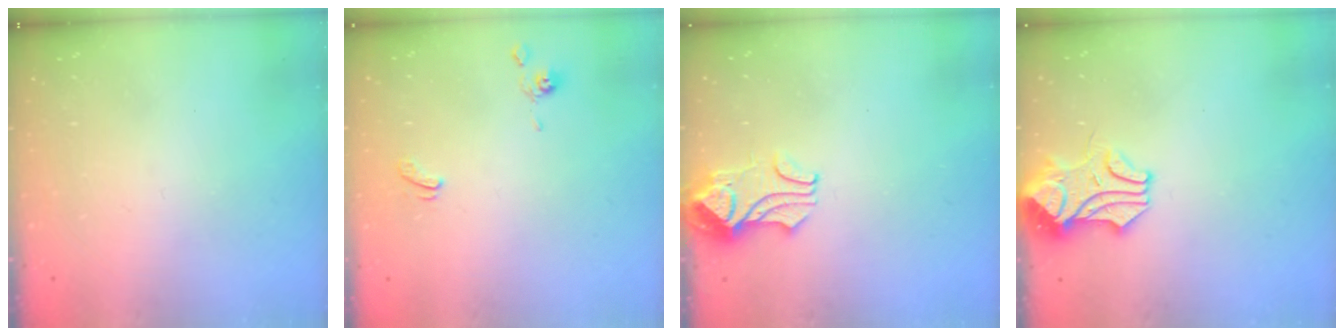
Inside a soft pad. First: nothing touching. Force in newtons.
{"total": 1.7, "press": 1.6, "slide": 0.3}
{"total": 2.1, "press": 2.0, "slide": 0.7}
{"total": 1.9, "press": 1.9, "slide": 0.1}